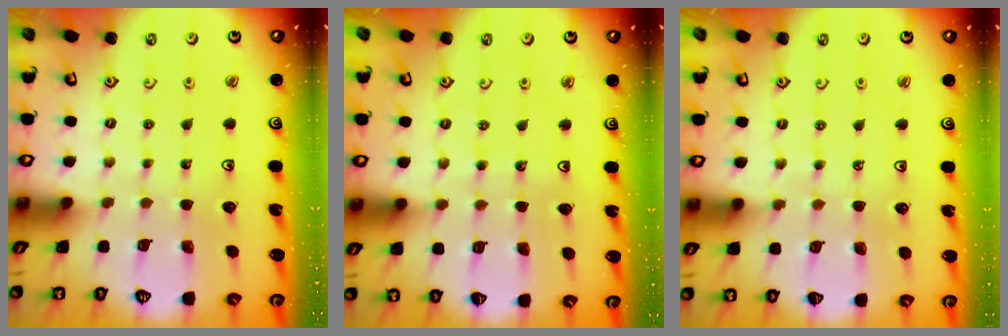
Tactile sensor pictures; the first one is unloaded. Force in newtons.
{"total": 3.1, "press": 3.1, "slide": 0.3}
{"total": 3.0, "press": 2.9, "slide": 0.5}